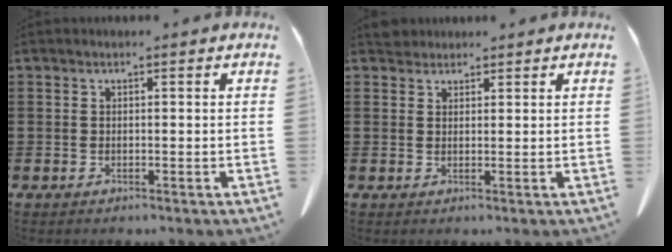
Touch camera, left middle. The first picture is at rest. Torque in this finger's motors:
{"motor_torque": [0.98, 1.16, -0.10, -0.02]}